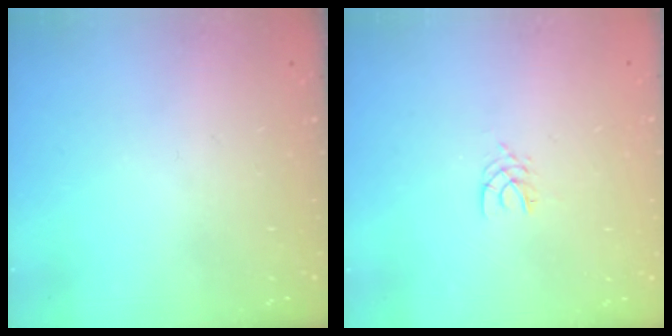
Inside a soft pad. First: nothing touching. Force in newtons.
{"total": 2.5, "press": 2.5, "slide": 0.3}